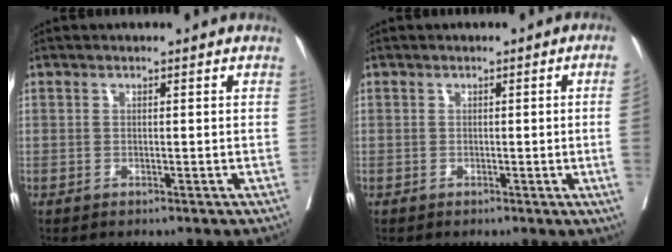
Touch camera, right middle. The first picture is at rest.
{"total": 3.2, "force": [-0.4, -1.3, 2.9], "torque": [-0.034, -0.005, -0.004]}